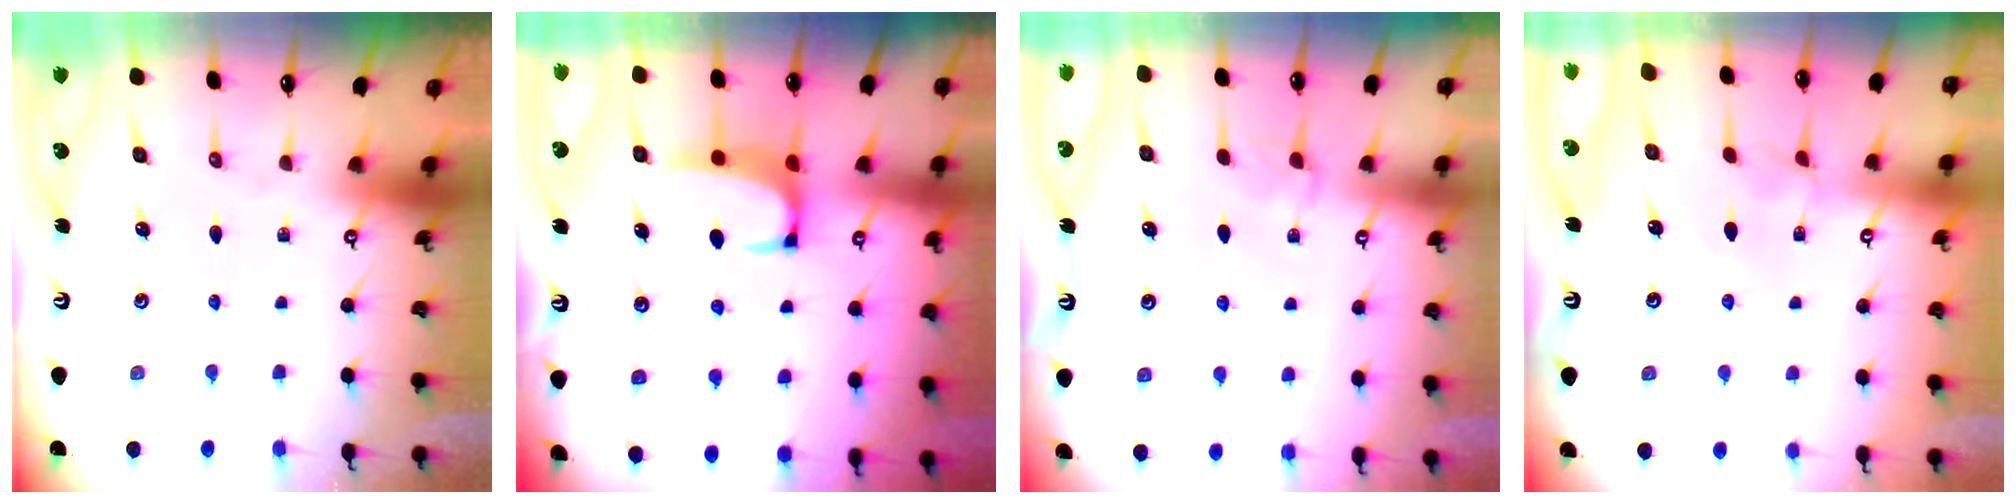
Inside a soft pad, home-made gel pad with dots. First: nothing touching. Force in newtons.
{"total": 1.9, "press": 1.7, "slide": 0.8}
{"total": 3.7, "press": 3.7, "slide": 0.3}
{"total": 3.8, "press": 3.8, "slide": 0.2}